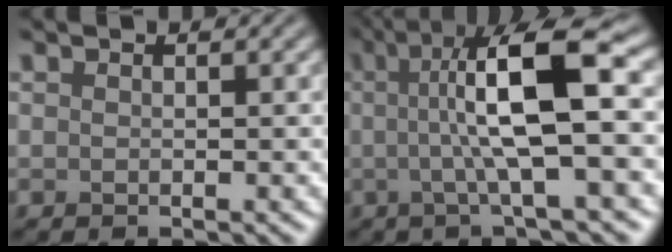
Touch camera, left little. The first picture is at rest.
{"total": 9.2, "force": [0.7, 1.8, 9.0], "torque": [-0.132, 0.011, 0.003]}